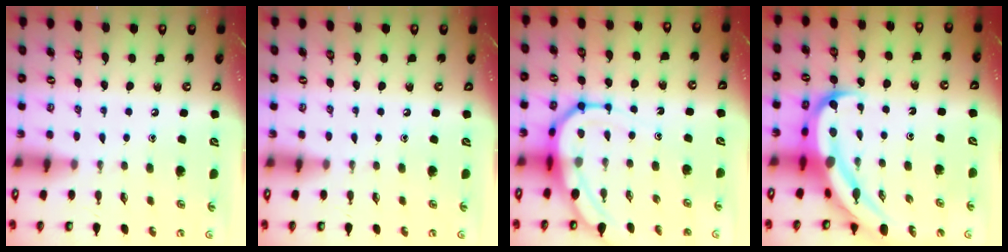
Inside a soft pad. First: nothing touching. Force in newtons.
{"total": 0.0}
{"total": 10.7, "press": 10.7, "slide": 1.1}
{"total": 12.7, "press": 12.6, "slide": 1.9}